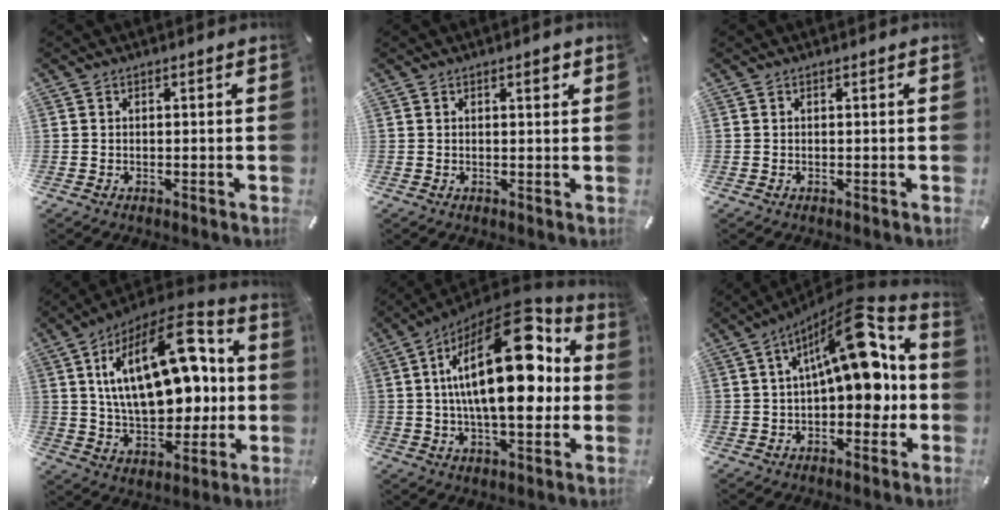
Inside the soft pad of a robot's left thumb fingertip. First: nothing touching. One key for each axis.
{"total": 1.7, "fx": 0.9, "fy": 0.7, "fz": 1.3, "tx": -0.011, "ty": -0.003, "tz": 0.010}
{"total": 0.0}
{"total": 24.8, "fx": 5.3, "fy": 14.1, "fz": 19.7, "tx": -0.326, "ty": -0.019, "tz": 0.088}
{"total": 26.1, "fx": 5.4, "fy": 12.2, "fz": 22.4, "tx": -0.351, "ty": -0.034, "tz": 0.083}
{"total": 16.8, "fx": 4.2, "fy": 7.4, "fz": 14.5, "tx": -0.197, "ty": -0.032, "tz": 0.068}